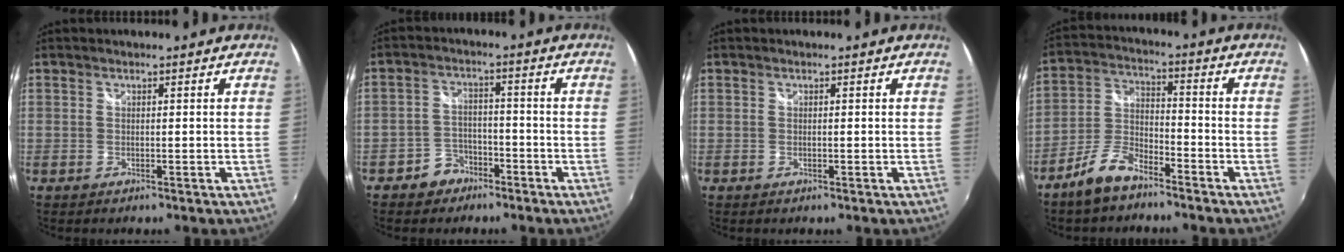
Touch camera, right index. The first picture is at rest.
{"total": 5.6, "force": [-3.6, 4.2, 1.0], "torque": [-0.034, 0.018, -0.051]}
{"total": 0.0}
{"total": 8.3, "force": [-6.3, 2.9, 4.6], "torque": [-0.107, 0.009, -0.123]}